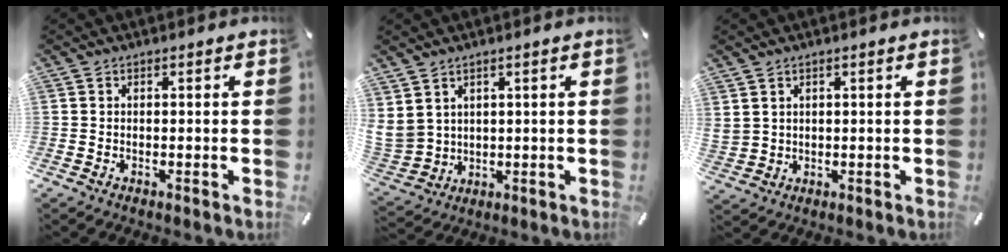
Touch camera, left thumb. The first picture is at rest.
{"total": 5.8, "force": [3.0, 4.8, 1.2], "torque": [-0.060, -0.018, 0.056]}
{"total": 2.3, "force": [1.7, 1.5, 0.5], "torque": [-0.014, -0.004, 0.031]}